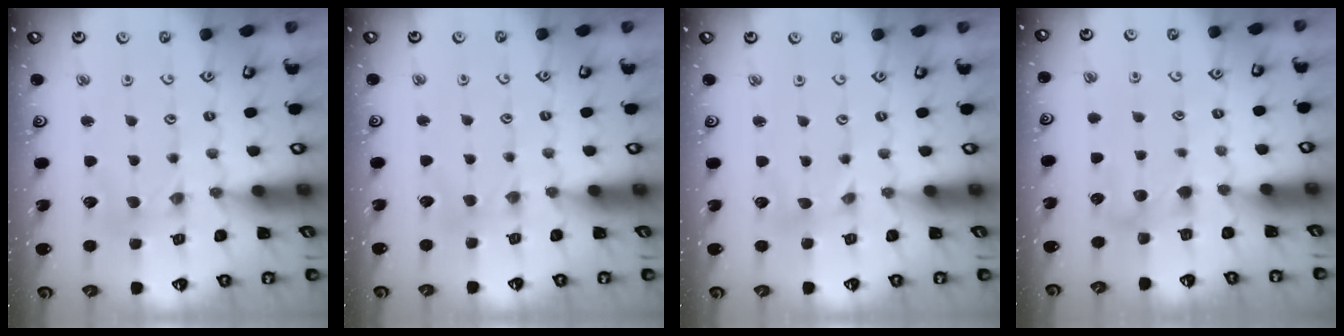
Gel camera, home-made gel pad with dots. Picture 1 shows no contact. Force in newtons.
{"total": 1.8, "press": 1.7, "slide": 0.4}
{"total": 0.0}
{"total": 3.8, "press": 3.7, "slide": 0.5}